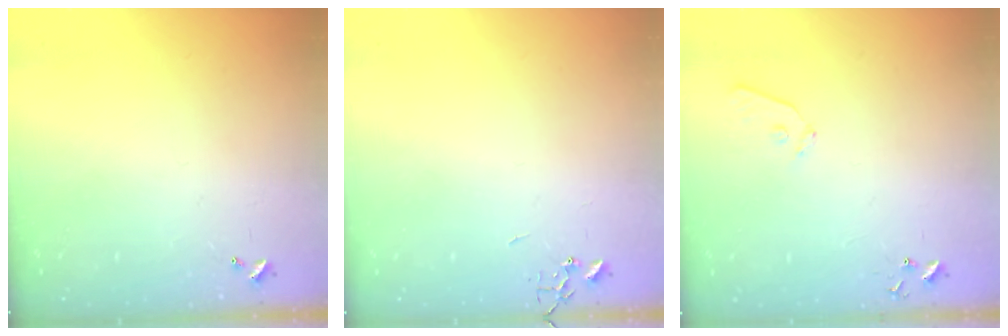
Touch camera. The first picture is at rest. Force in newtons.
{"total": 0.0}
{"total": 7.4, "press": 7.4, "slide": 0.6}